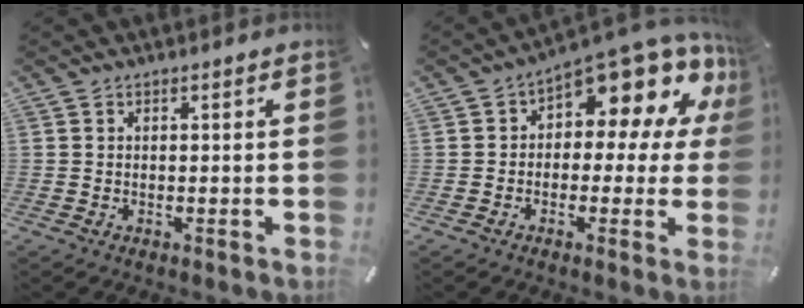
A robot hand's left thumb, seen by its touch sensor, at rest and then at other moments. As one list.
[{"total": 12.2, "force": [7.9, 5.5, 7.6], "torque": [-0.106, -0.079, 0.132]}]